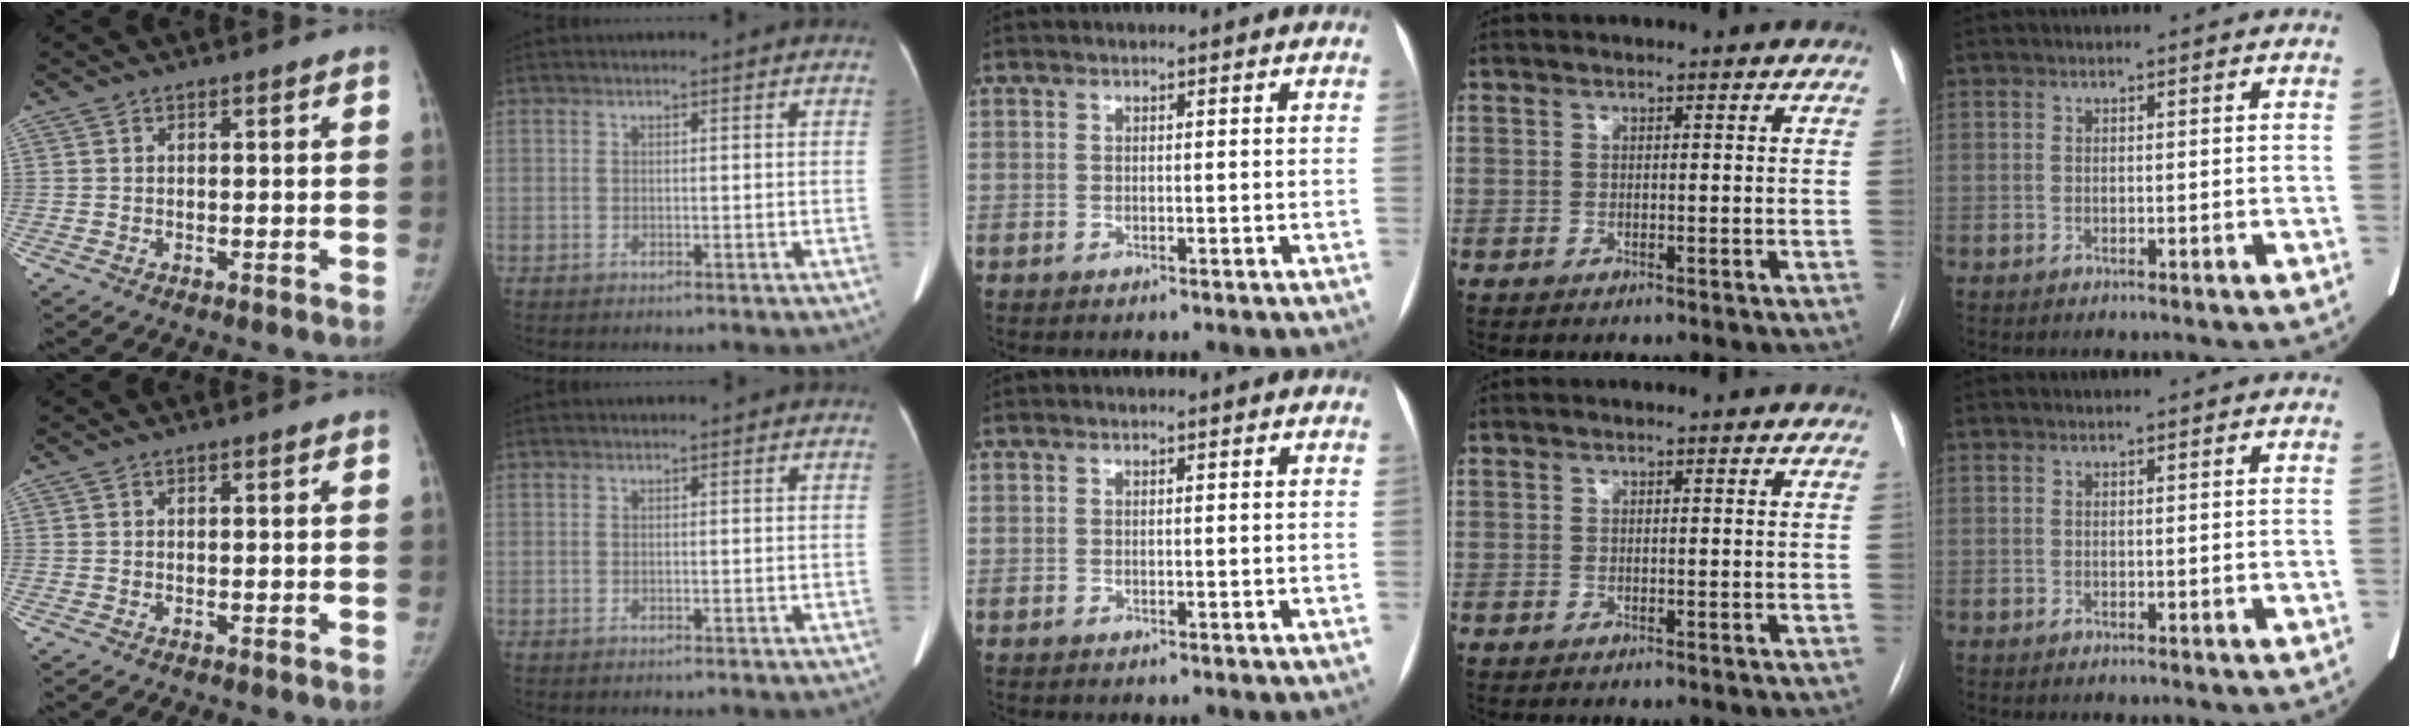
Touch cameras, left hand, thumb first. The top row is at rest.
{}